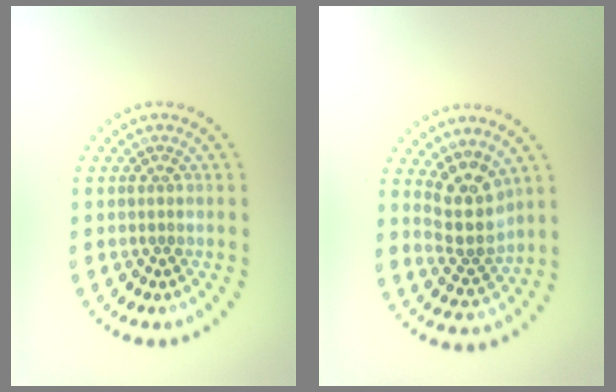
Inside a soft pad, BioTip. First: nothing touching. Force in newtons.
{"total": 4.1, "press": 3.4, "slide": 2.2}